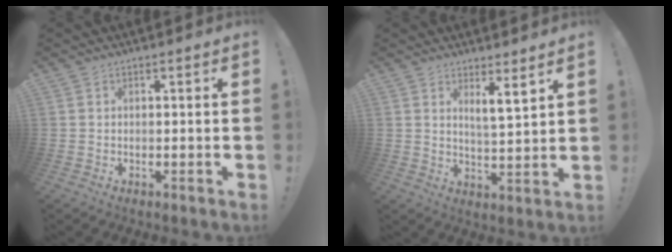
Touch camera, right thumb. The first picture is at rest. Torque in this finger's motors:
{"motor_torque": [0.07, 0.07, 0.40, -0.42, 0.05]}